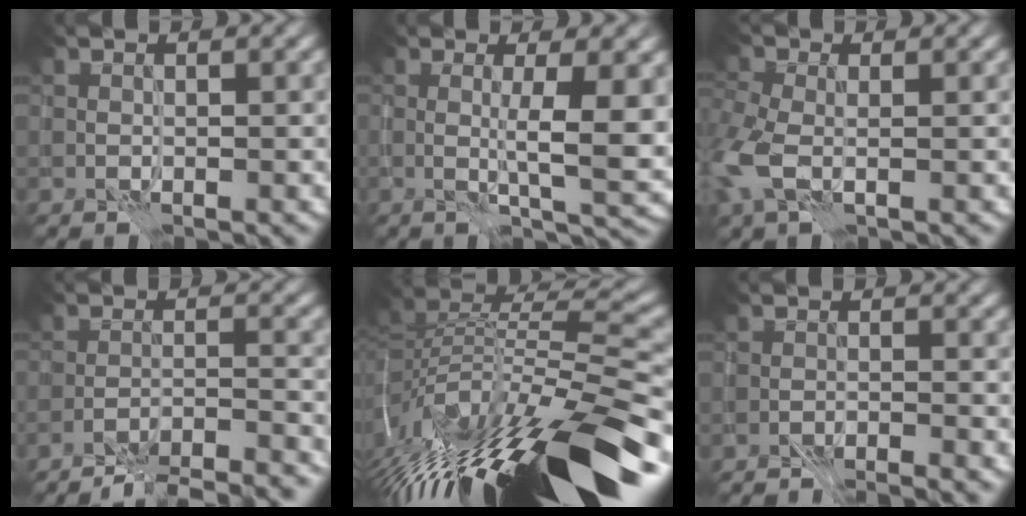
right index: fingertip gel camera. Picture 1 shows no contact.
{"total": 5.3, "force": [0.3, 0.9, 5.2], "torque": [-0.079, -0.005, 0.010]}
{"total": 5.1, "force": [-1.1, 3.2, 3.8], "torque": [-0.103, -0.012, -0.025]}
{"total": 12.8, "force": [-11.9, 2.6, 4.0], "torque": [-0.048, 0.008, -0.149]}
{"total": 16.5, "force": [-8.4, 4.8, 13.4], "torque": [-0.232, 0.008, -0.140]}
{"total": 3.5, "force": [-3.4, 0.1, 0.6], "torque": [-0.010, 0.003, -0.050]}